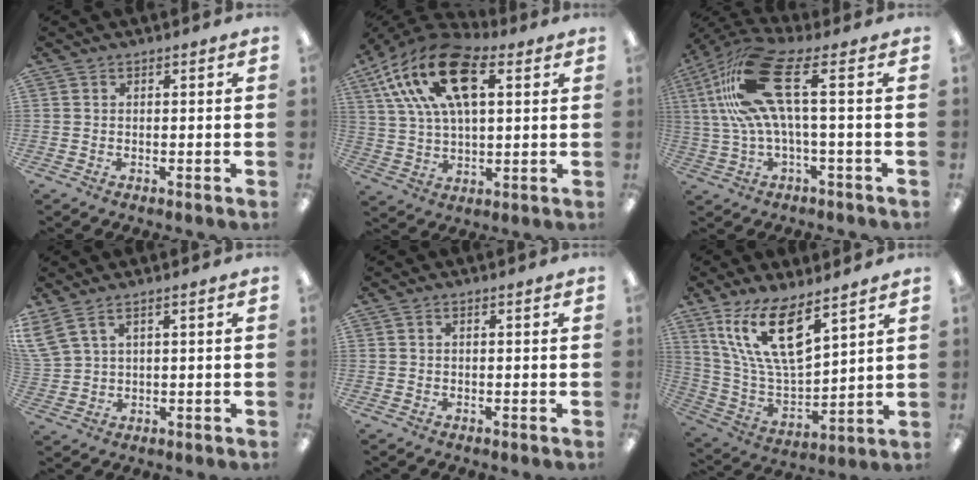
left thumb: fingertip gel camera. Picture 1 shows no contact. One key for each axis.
{"total": 21.3, "fx": 9.2, "fy": 11.0, "fz": 15.9, "tx": -0.315, "ty": -0.015, "tz": 0.157}
{"total": 19.9, "fx": 5.1, "fy": 6.4, "fz": 18.1, "tx": -0.380, "ty": -0.011, "tz": 0.080}
{"total": 5.2, "fx": 3.2, "fy": 2.3, "fz": 3.4, "tx": -0.076, "ty": -0.012, "tz": 0.059}
{"total": 0.0}
{"total": 16.9, "fx": 10.7, "fy": 6.0, "fz": 11.6, "tx": -0.260, "ty": -0.052, "tz": 0.188}